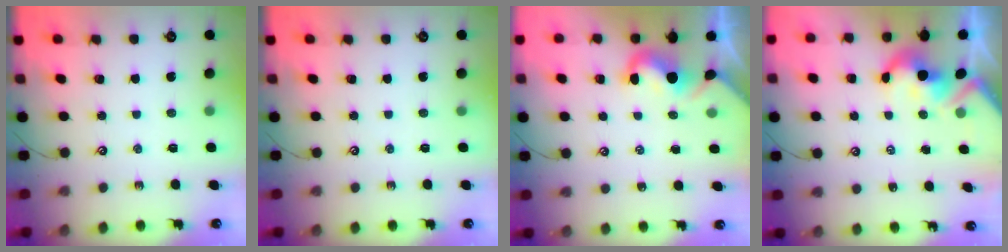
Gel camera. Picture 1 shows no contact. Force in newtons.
{"total": 0.0}
{"total": 1.7, "press": 1.7, "slide": 0.2}
{"total": 5.7, "press": 5.6, "slide": 0.7}